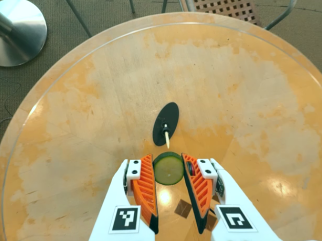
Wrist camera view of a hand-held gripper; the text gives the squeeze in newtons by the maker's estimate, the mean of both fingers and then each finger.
{"total": 8.3, "left": 8.6, "right": 8.0}